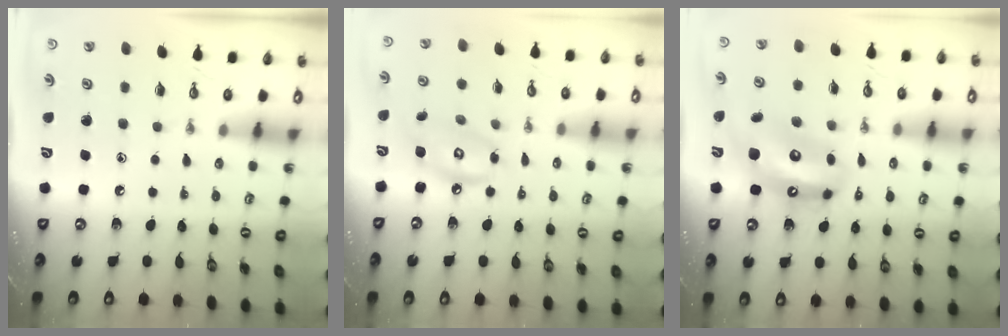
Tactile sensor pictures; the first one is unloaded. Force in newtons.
{"total": 9.5, "press": 9.5, "slide": 0.7}
{"total": 12.6, "press": 12.5, "slide": 1.5}